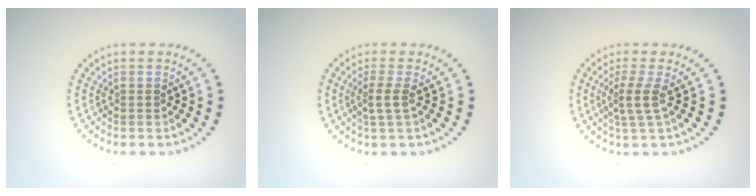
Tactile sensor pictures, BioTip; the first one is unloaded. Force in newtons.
{"total": 1.8, "press": 1.3, "slide": 1.2}
{"total": 2.2, "press": 1.6, "slide": 1.5}